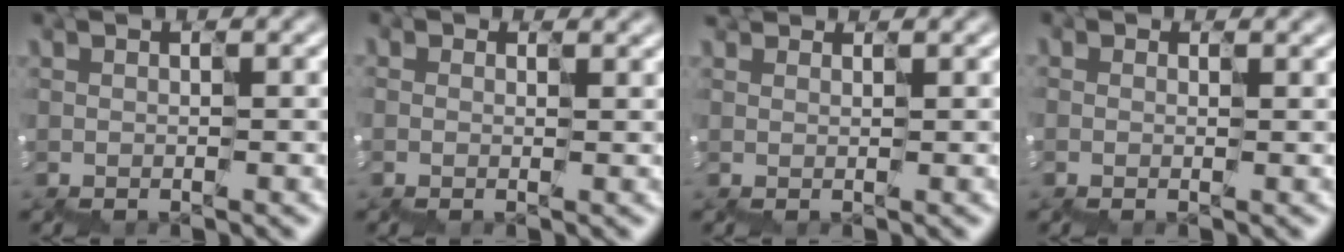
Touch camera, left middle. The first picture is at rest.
{"total": 1.3, "force": [0.3, 0.9, 0.9], "torque": [-0.008, 0.009, 0.003]}
{"total": 1.0, "force": [1.0, 0.3, 0.0], "torque": [0.000, 0.012, 0.016]}
{"total": 0.6, "force": [0.1, 0.5, 0.3], "torque": [0.001, 0.002, -0.001]}